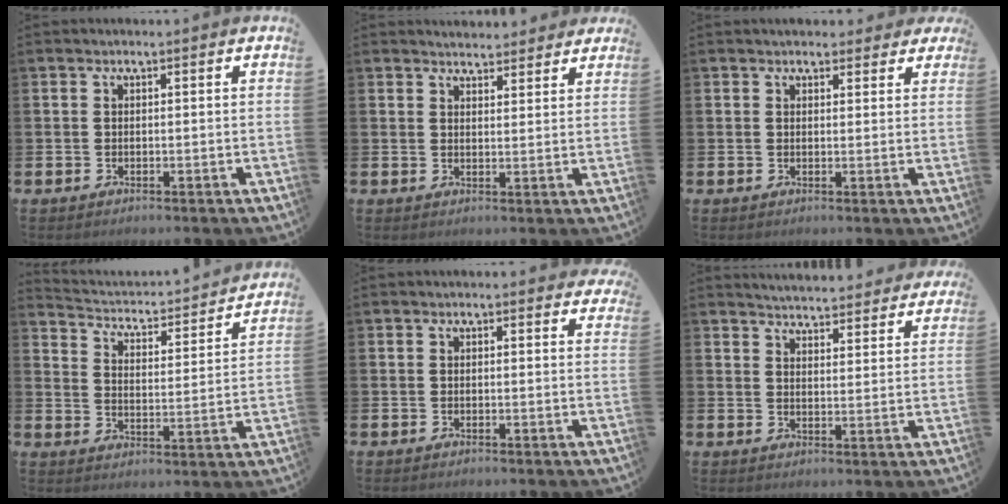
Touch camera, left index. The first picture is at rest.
{"total": 3.3, "force": [3.3, 0.7, -0.2], "torque": [0.006, -0.017, 0.058]}
{"total": 2.3, "force": [2.1, 1.1, 0.1], "torque": [0.010, -0.006, 0.034]}
{"total": 3.3, "force": [3.0, 1.3, 0.6], "torque": [-0.041, -0.037, 0.040]}
{"total": 0.8, "force": [0.7, 0.3, 0.1], "torque": [0.005, 0.002, 0.012]}
{"total": 5.1, "force": [5.0, 0.6, 0.1], "torque": [-0.016, -0.038, 0.089]}